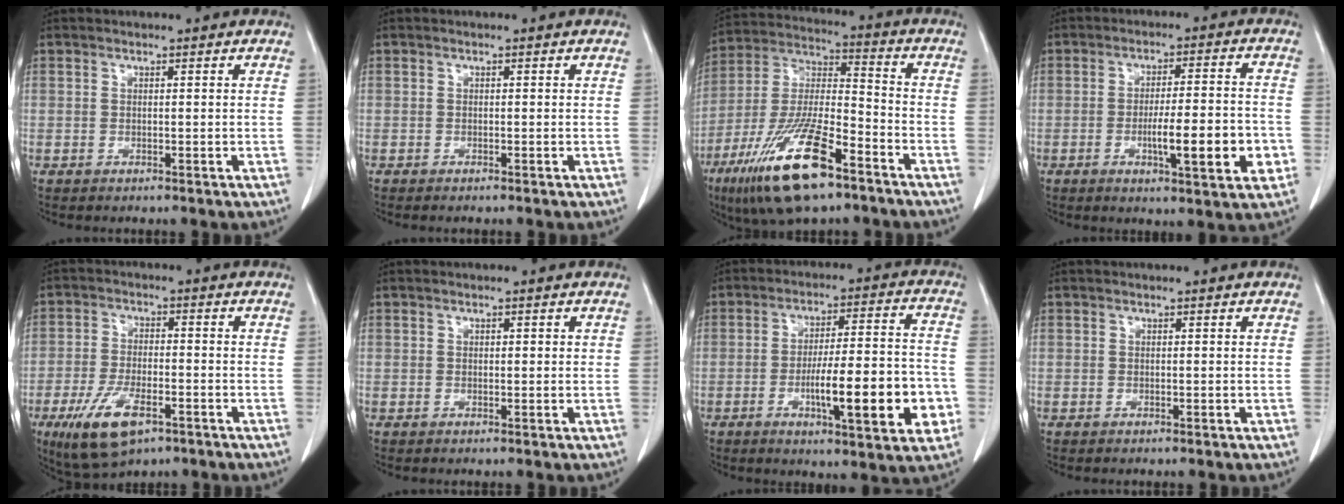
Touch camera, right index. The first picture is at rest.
{"total": 0.7, "force": [-0.6, 0.0, 0.3], "torque": [-0.008, -0.001, -0.009]}
{"total": 18.2, "force": [-10.7, 4.4, 14.0], "torque": [-0.305, -0.027, -0.196]}
{"total": 10.5, "force": [-3.1, 1.4, 10.0], "torque": [-0.151, 0.000, -0.044]}
{"total": 9.7, "force": [-5.1, 3.9, 7.2], "torque": [-0.146, -0.014, -0.084]}
{"total": 0.8, "force": [0.3, 0.4, 0.7], "torque": [-0.007, 0.001, 0.004]}
{"total": 15.4, "force": [-4.6, 2.5, 14.5], "torque": [-0.218, 0.006, -0.066]}
{"total": 0.0}